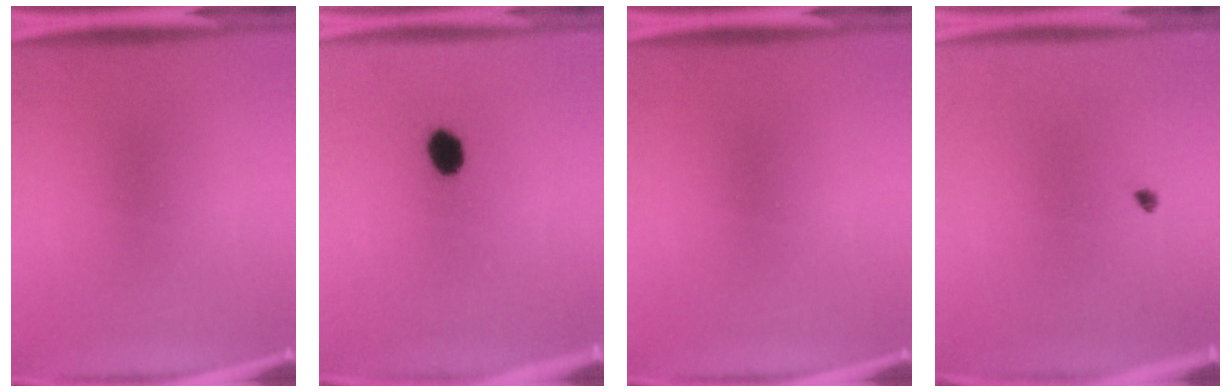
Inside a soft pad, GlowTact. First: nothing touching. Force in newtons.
{"total": 4.4}
{"total": 0.0}
{"total": 0.9}